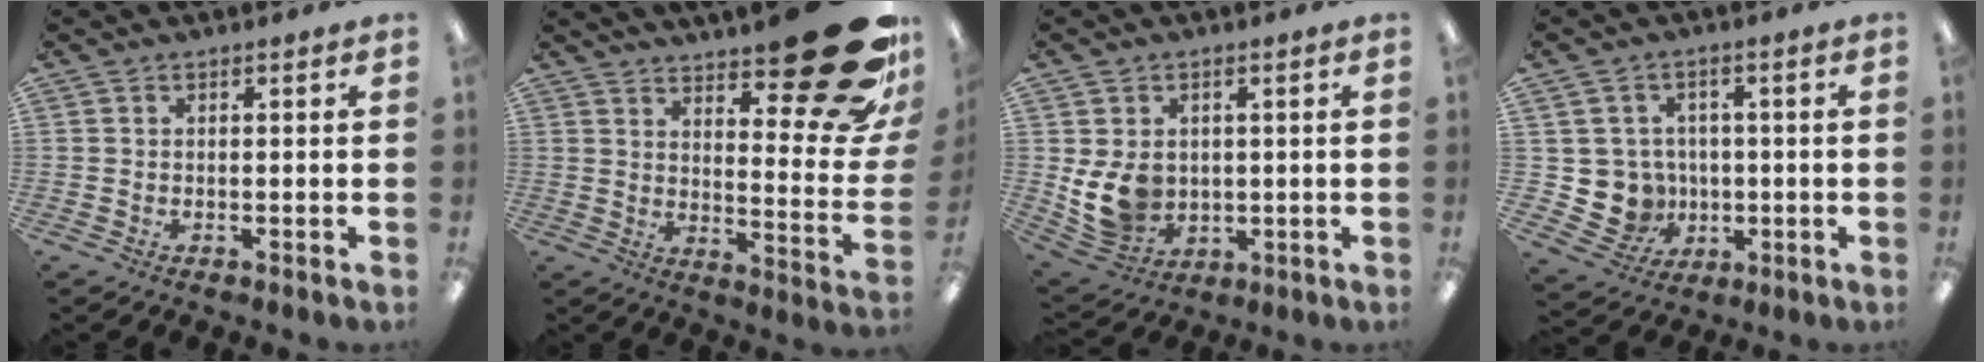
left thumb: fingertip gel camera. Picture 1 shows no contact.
{"total": 22.5, "force": [14.0, 6.8, 16.3], "torque": [-0.189, -0.107, 0.230]}
{"total": 9.7, "force": [0.4, 8.1, 5.3], "torque": [-0.118, -0.003, 0.011]}
{"total": 7.6, "force": [0.1, 7.5, 1.1], "torque": [-0.050, 0.001, 0.016]}